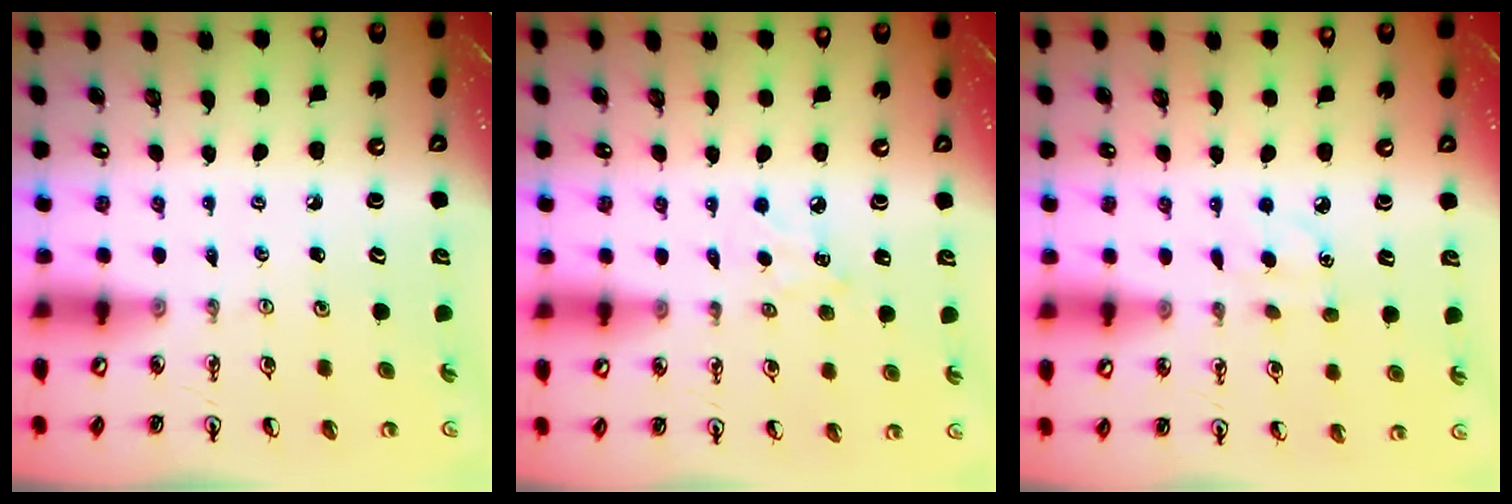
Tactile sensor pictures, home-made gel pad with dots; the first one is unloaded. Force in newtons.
{"total": 4.6, "press": 4.5, "slide": 0.6}
{"total": 4.0, "press": 4.0, "slide": 0.4}